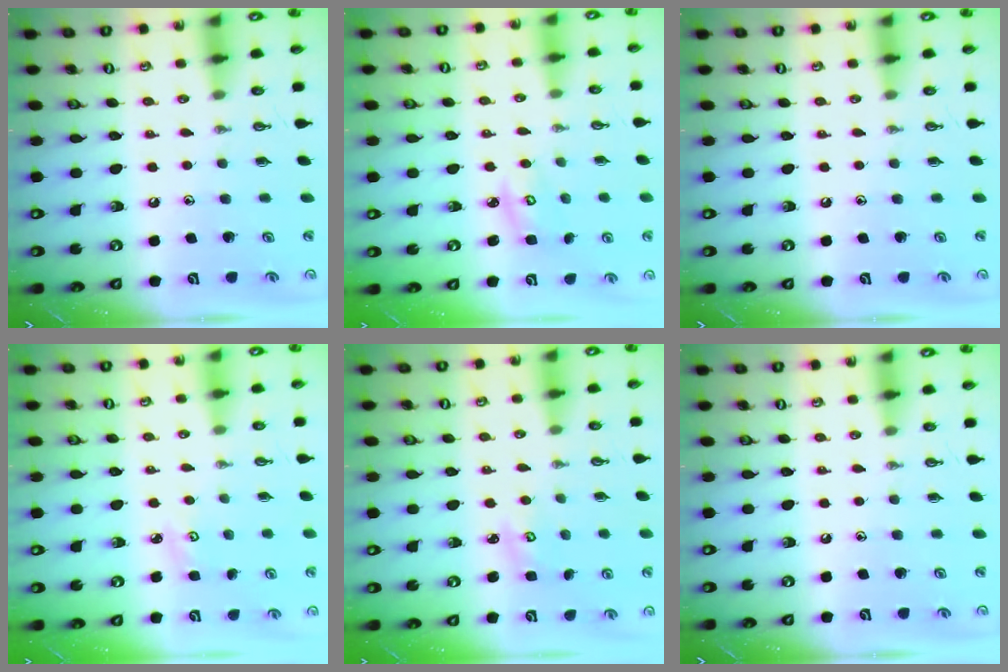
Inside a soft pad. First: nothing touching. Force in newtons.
{"total": 3.4, "press": 3.4, "slide": 0.3}
{"total": 0.0}
{"total": 2.8, "press": 2.8, "slide": 0.4}
{"total": 2.1, "press": 2.1, "slide": 0.2}
{"total": 0.0}